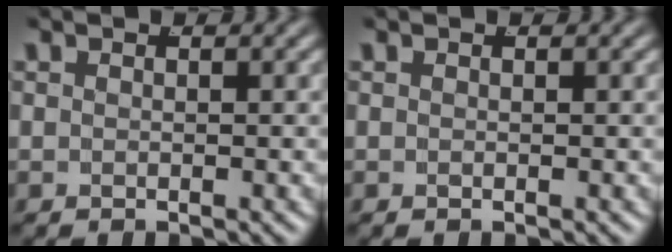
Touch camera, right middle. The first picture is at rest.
{"total": 0.0}